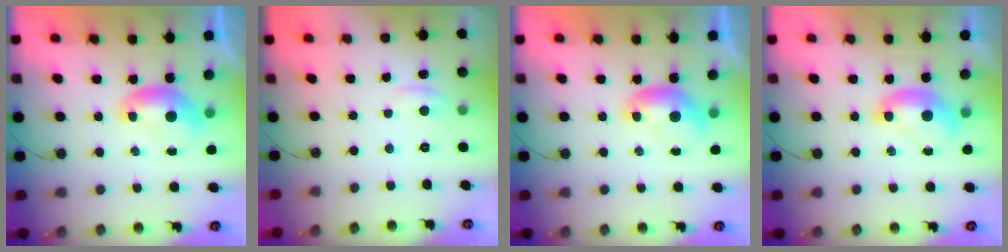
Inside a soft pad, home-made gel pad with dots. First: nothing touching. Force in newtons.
{"total": 1.9, "press": 1.8, "slide": 0.6}
{"total": 0.0}
{"total": 1.7, "press": 1.6, "slide": 0.3}